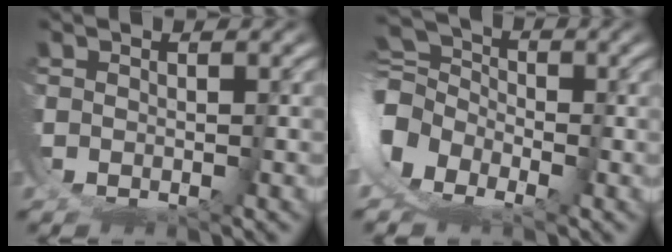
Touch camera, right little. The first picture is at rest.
{"total": 8.8, "force": [-1.3, 7.5, 4.3], "torque": [-0.099, -0.013, -0.036]}